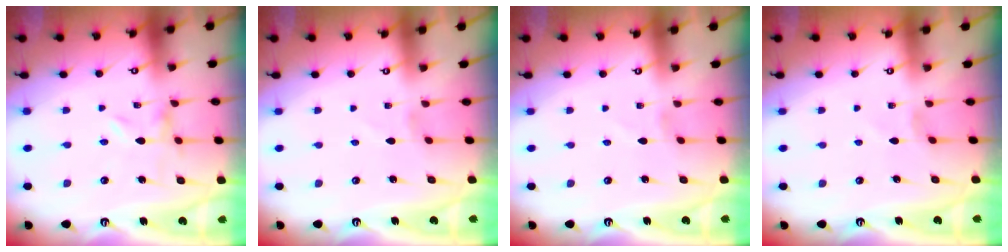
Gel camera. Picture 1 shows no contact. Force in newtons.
{"total": 1.3, "press": 1.3, "slide": 0.1}
{"total": 1.3, "press": 1.3, "slide": 0.1}
{"total": 0.0}